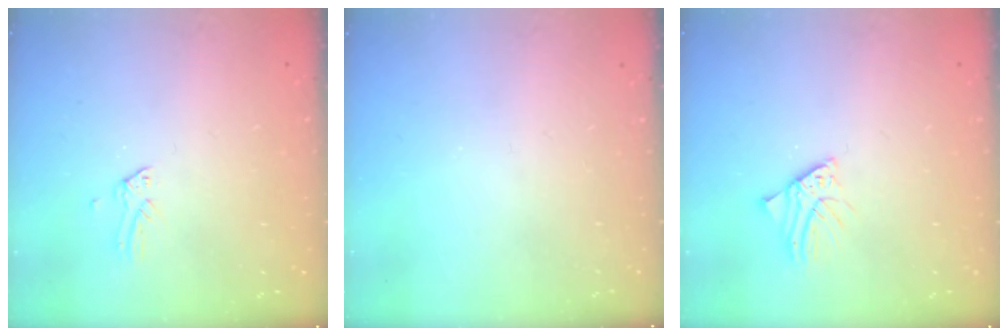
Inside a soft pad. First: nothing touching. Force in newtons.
{"total": 0.0}
{"total": 2.6, "press": 2.6, "slide": 0.4}